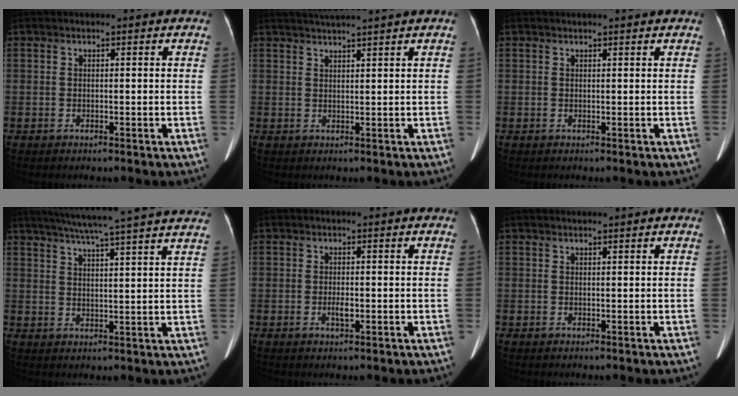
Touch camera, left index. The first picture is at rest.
{"total": 4.8, "force": [4.1, -1.4, 2.1], "torque": [-0.033, 0.016, 0.068]}
{"total": 2.0, "force": [1.8, -0.1, 0.8], "torque": [-0.012, 0.012, 0.020]}
{"total": 21.4, "force": [18.9, -0.5, 10.2], "torque": [-0.167, 0.003, 0.241]}
{"total": 1.5, "force": [-0.5, 0.5, 1.4], "torque": [-0.029, -0.002, -0.010]}
{"total": 0.8, "force": [0.7, -0.2, 0.3], "torque": [-0.006, 0.004, 0.014]}